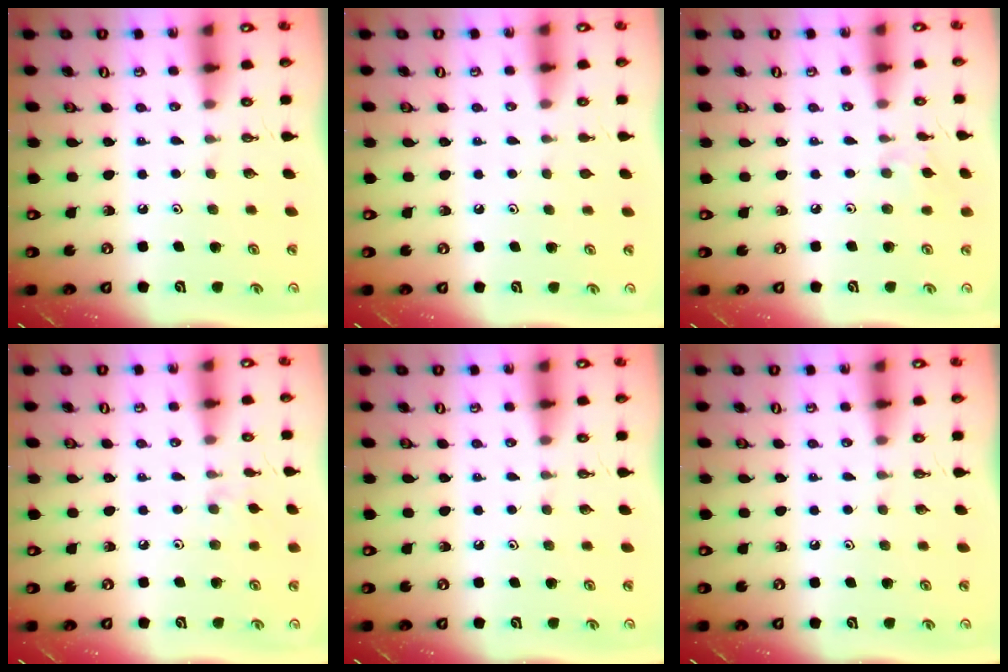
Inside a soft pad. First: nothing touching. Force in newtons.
{"total": 0.8, "press": 0.7, "slide": 0.3}
{"total": 4.5, "press": 4.4, "slide": 0.7}
{"total": 1.1, "press": 1.0, "slide": 0.4}
{"total": 0.0}
{"total": 0.0}